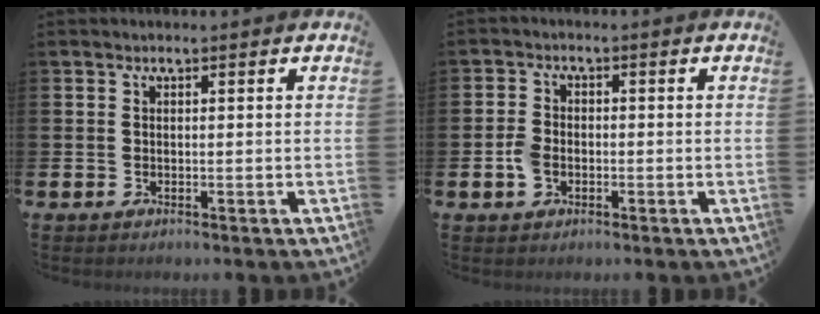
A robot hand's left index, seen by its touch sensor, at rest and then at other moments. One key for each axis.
{"total": 2.9, "fx": -0.8, "fy": 2.1, "fz": 1.8, "tx": -0.033, "ty": 0.006, "tz": -0.014}